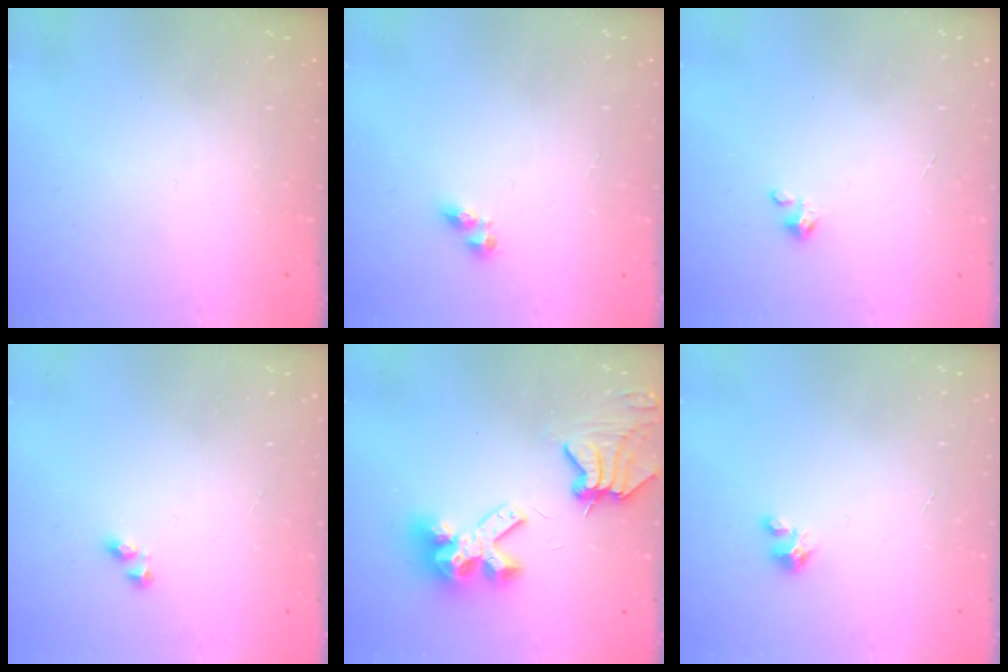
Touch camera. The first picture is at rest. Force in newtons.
{"total": 5.1, "press": 5.1, "slide": 0.6}
{"total": 1.4, "press": 1.4, "slide": 0.3}
{"total": 2.5, "press": 2.5, "slide": 0.2}
{"total": 11.6, "press": 11.5, "slide": 0.9}
{"total": 3.6, "press": 3.5, "slide": 0.2}